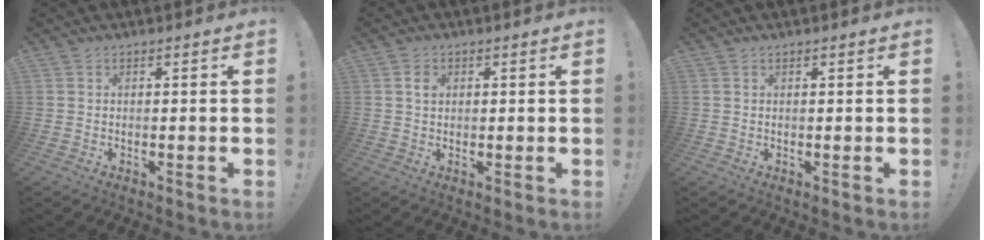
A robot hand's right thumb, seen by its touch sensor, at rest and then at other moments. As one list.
[{"total": 2.2, "force": [0.6, 1.7, 1.3], "torque": [-0.014, -0.001, 0.008]}, {"total": 0.0}]